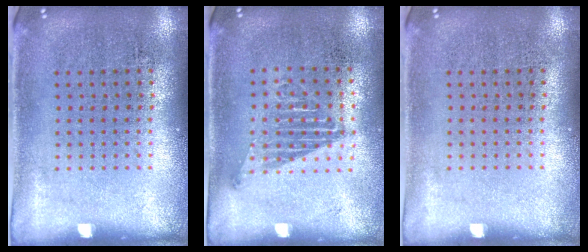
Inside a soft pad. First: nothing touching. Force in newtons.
{"total": 1.1, "press": 1.0, "slide": 0.6}
{"total": 0.0}